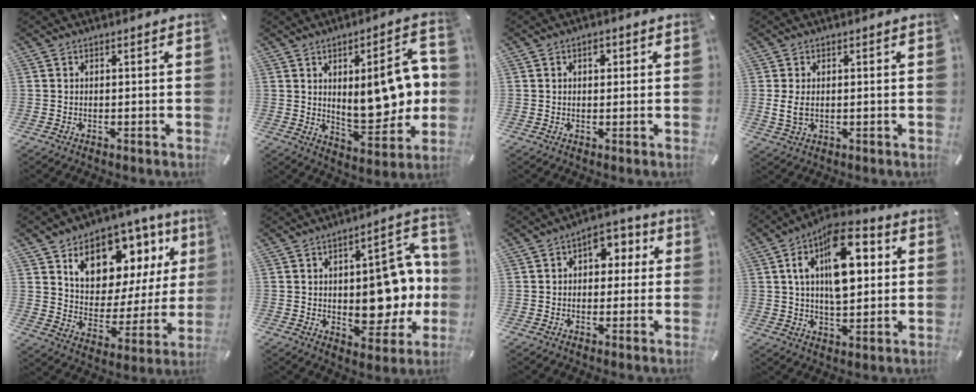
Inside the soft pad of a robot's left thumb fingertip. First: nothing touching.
{"total": 18.2, "force": [3.2, 8.6, 15.8], "torque": [-0.187, -0.013, 0.055]}
{"total": 2.4, "force": [0.6, 1.9, 1.3], "torque": [-0.004, -0.002, 0.003]}
{"total": 3.6, "force": [0.1, 2.4, 2.7], "torque": [-0.057, -0.002, -0.002]}
{"total": 13.4, "force": [8.4, 9.1, 5.2], "torque": [-0.086, -0.062, 0.149]}
{"total": 17.6, "force": [-0.9, 10.1, 14.4], "torque": [-0.176, -0.004, -0.005]}
{"total": 6.9, "force": [1.3, 5.6, 3.8], "torque": [-0.045, -0.003, 0.016]}
{"total": 17.8, "force": [5.6, 9.7, 13.9], "torque": [-0.216, -0.007, 0.096]}